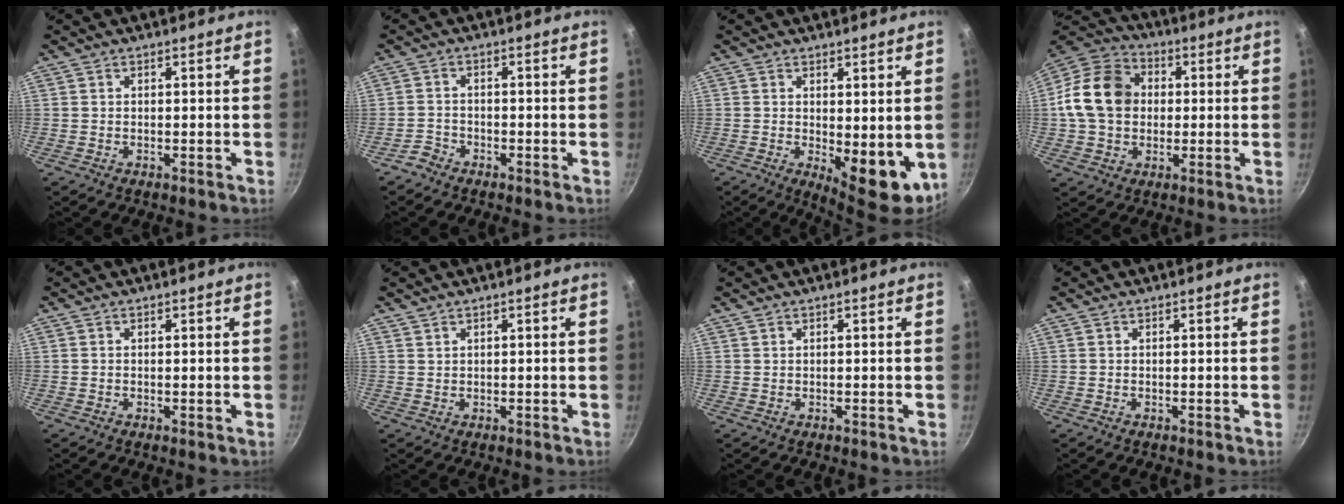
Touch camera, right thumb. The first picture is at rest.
{"total": 2.5, "force": [-2.1, 1.4, 0.3], "torque": [-0.006, 0.025, -0.038]}
{"total": 9.5, "force": [-0.6, 4.3, 8.4], "torque": [-0.095, -0.011, 0.006]}
{"total": 15.2, "force": [0.9, 12.2, 9.1], "torque": [-0.137, 0.025, -0.001]}
{"total": 0.0}
{"total": 0.7, "force": [0.6, 0.4, 0.0], "torque": [0.005, 0.001, 0.015]}
{"total": 0.0}
{"total": 0.0}